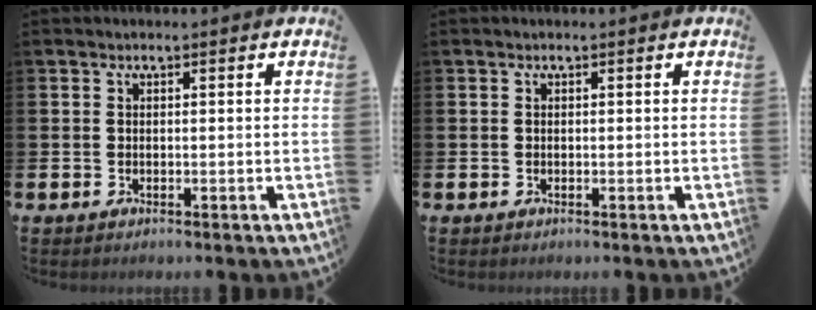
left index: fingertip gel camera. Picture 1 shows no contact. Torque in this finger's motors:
{"motor_torque": [-0.36, 0.29, 0.02, -0.01]}